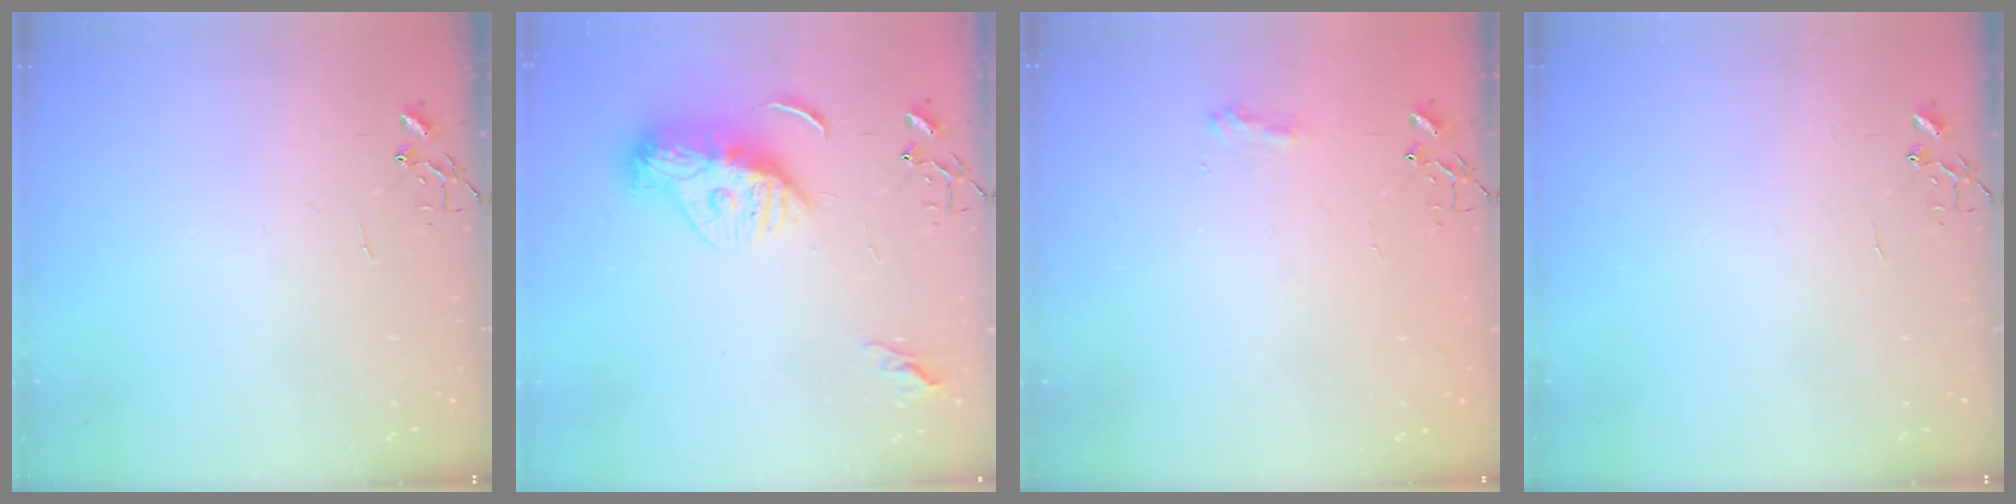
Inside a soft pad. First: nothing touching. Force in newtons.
{"total": 11.6, "press": 11.6, "slide": 0.9}
{"total": 7.8, "press": 7.8, "slide": 0.3}
{"total": 0.0}